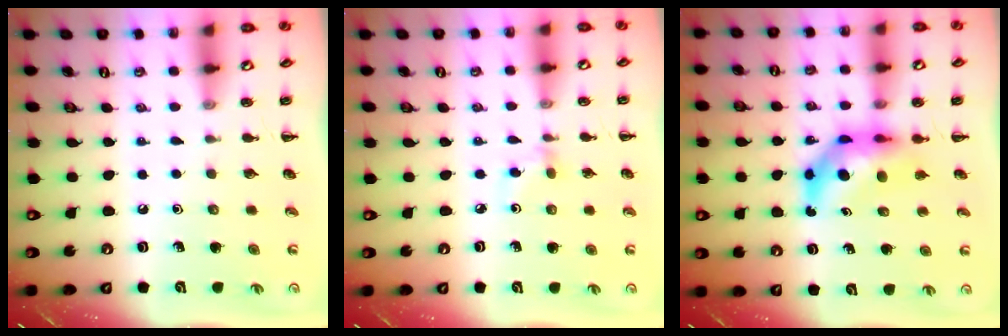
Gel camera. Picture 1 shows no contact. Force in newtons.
{"total": 3.0, "press": 2.8, "slide": 1.2}
{"total": 7.1, "press": 6.8, "slide": 2.0}